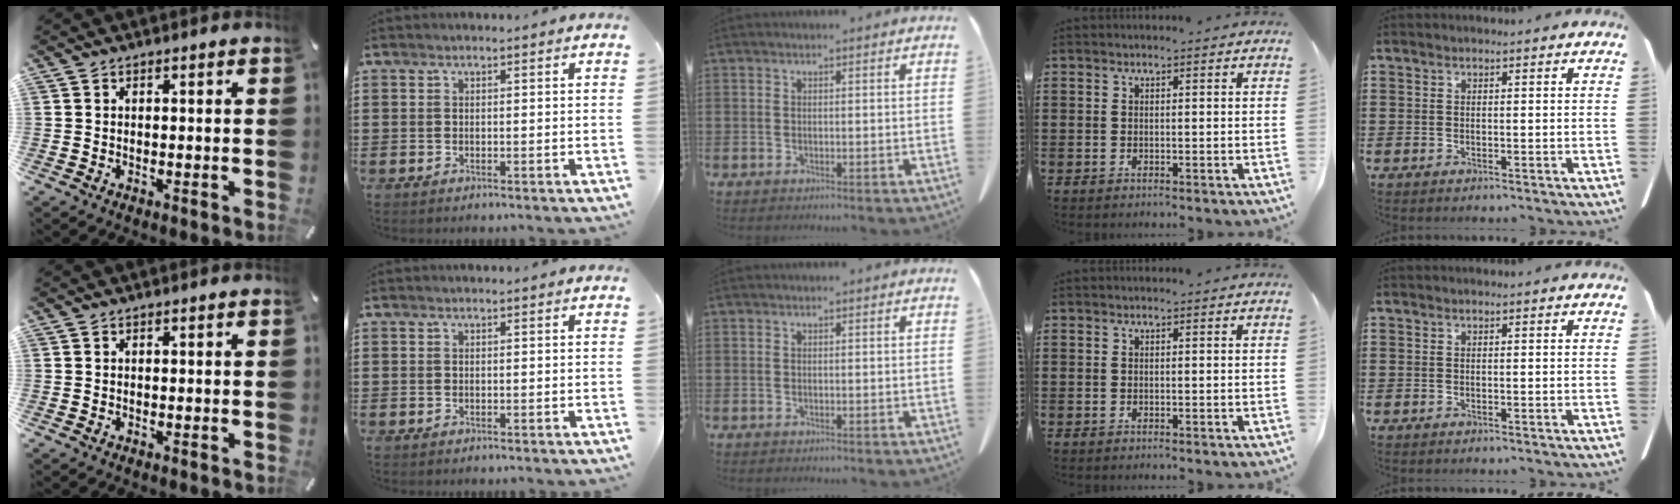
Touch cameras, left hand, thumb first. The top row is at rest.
{}